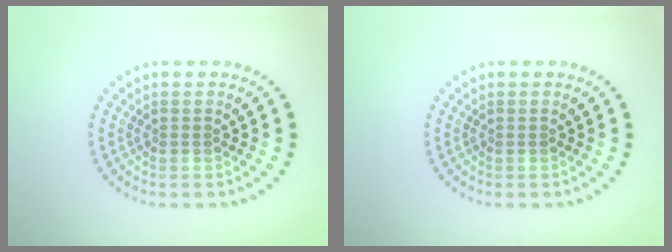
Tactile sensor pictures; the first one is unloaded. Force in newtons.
{"total": 0.0}